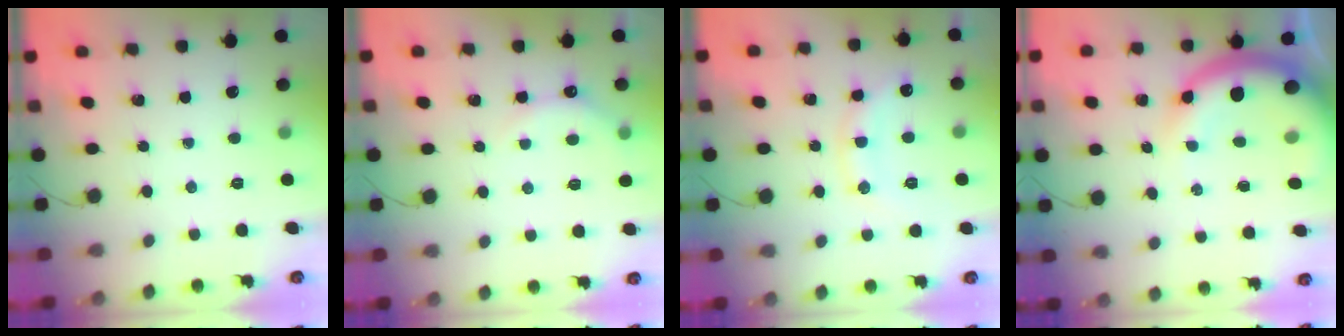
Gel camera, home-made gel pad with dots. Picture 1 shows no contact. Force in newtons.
{"total": 5.8, "press": 5.7, "slide": 1.3}
{"total": 13.2, "press": 13.2, "slide": 0.7}
{"total": 12.5, "press": 12.2, "slide": 2.8}